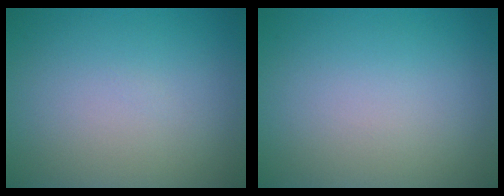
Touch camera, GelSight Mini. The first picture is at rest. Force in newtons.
{"total": 0.0}